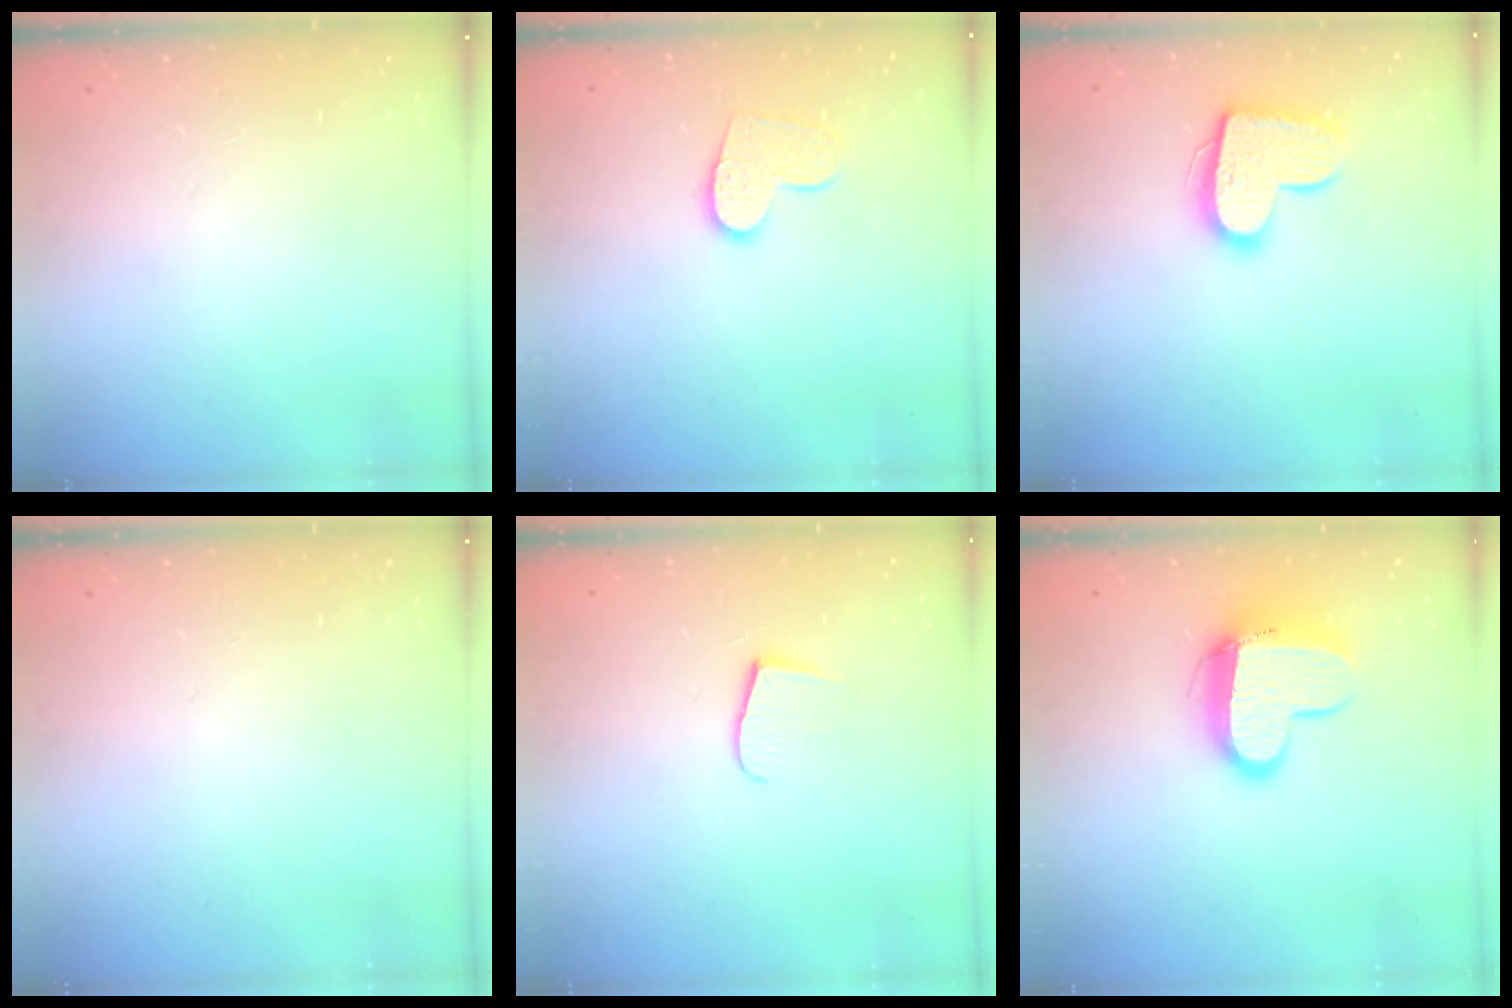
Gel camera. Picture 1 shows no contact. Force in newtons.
{"total": 9.9, "press": 9.9, "slide": 0.7}
{"total": 14.9, "press": 14.9, "slide": 1.0}
{"total": 0.0}
{"total": 6.9, "press": 6.9, "slide": 0.7}
{"total": 12.1, "press": 12.0, "slide": 0.9}